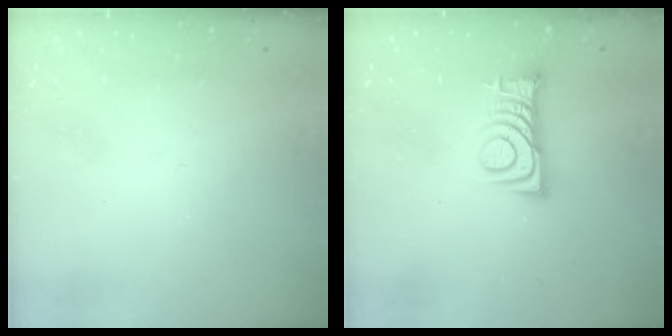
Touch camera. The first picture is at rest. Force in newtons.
{"total": 8.3, "press": 8.3, "slide": 0.8}